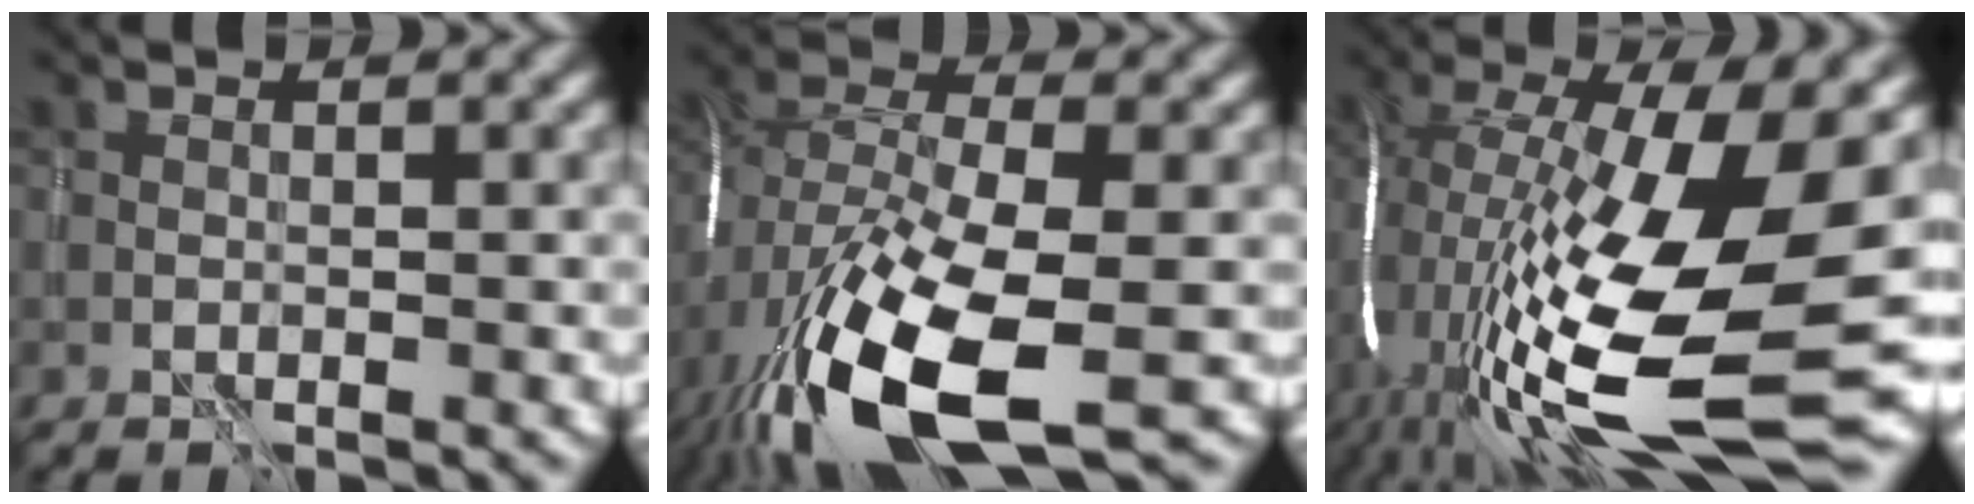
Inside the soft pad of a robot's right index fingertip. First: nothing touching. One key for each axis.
{"total": 16.1, "fx": -6.2, "fy": 7.3, "fz": 12.9, "tx": -0.281, "ty": -0.050, "tz": -0.105}
{"total": 19.3, "fx": -2.7, "fy": 6.1, "fz": 18.1, "tx": -0.350, "ty": -0.018, "tz": -0.041}